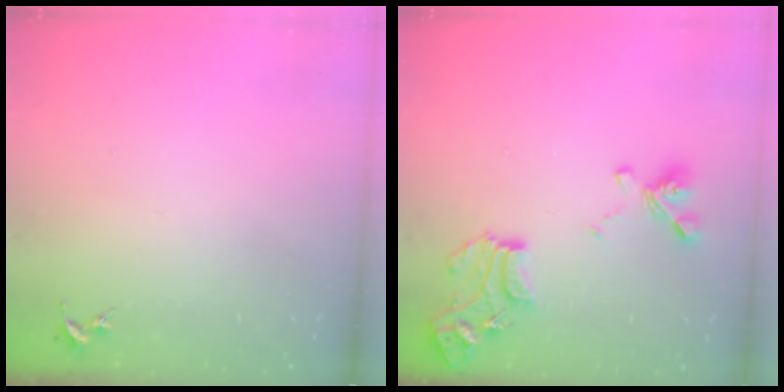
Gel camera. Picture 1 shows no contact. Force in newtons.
{"total": 16.4, "press": 16.4, "slide": 1.4}